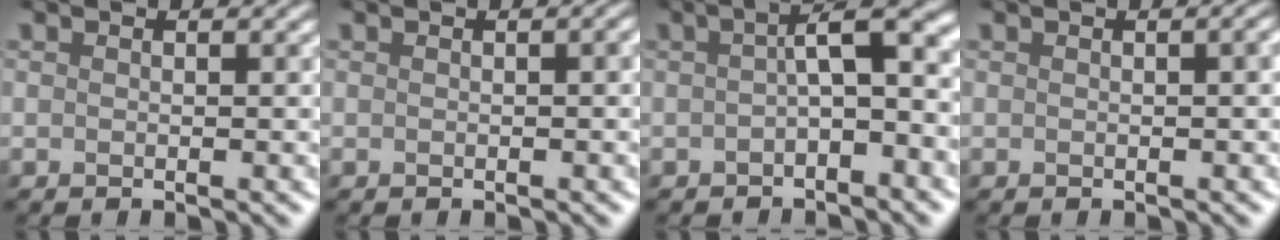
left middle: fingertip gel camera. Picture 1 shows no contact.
{"total": 1.7, "force": [-0.4, 0.9, 1.5], "torque": [-0.007, 0.012, -0.010]}
{"total": 4.3, "force": [-0.9, 1.1, 4.1], "torque": [-0.058, 0.017, -0.022]}
{"total": 2.1, "force": [-0.4, 1.0, 1.8], "torque": [-0.001, 0.013, -0.012]}